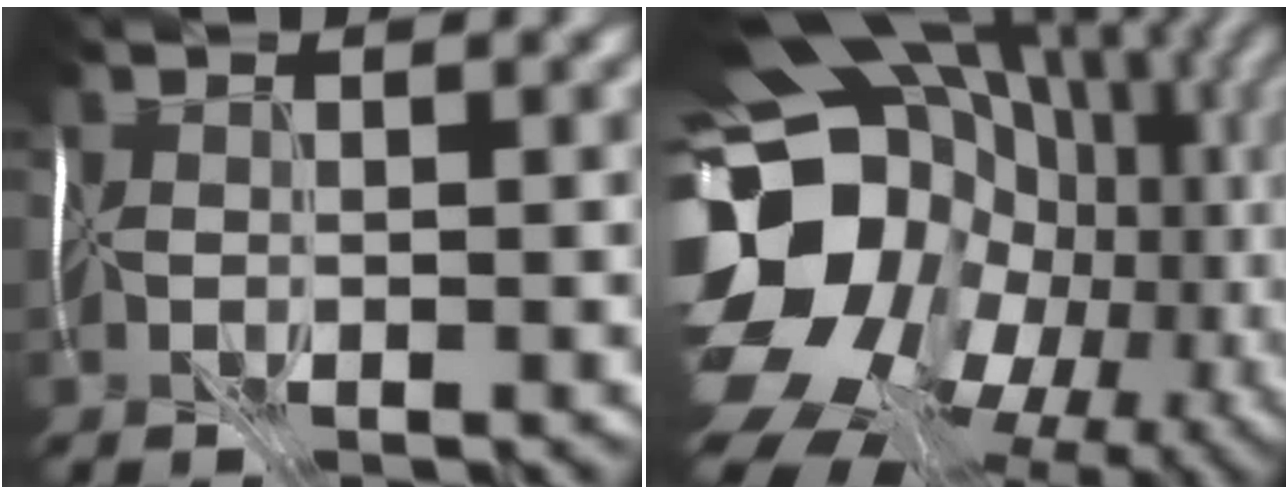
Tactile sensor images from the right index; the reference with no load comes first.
{"total": 19.0, "force": [-2.6, 15.9, 10.0], "torque": [-0.187, -0.015, -0.039]}